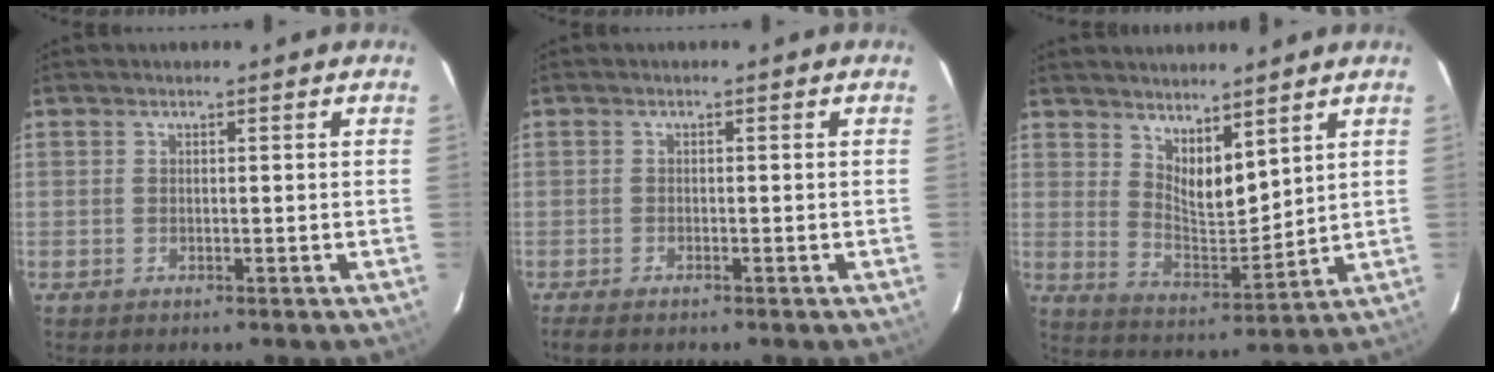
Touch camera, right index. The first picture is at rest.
{"total": 2.3, "force": [-1.9, 0.5, 1.1], "torque": [-0.030, -0.008, -0.035]}
{"total": 8.4, "force": [6.0, 3.1, 5.1], "torque": [-0.080, -0.014, 0.111]}